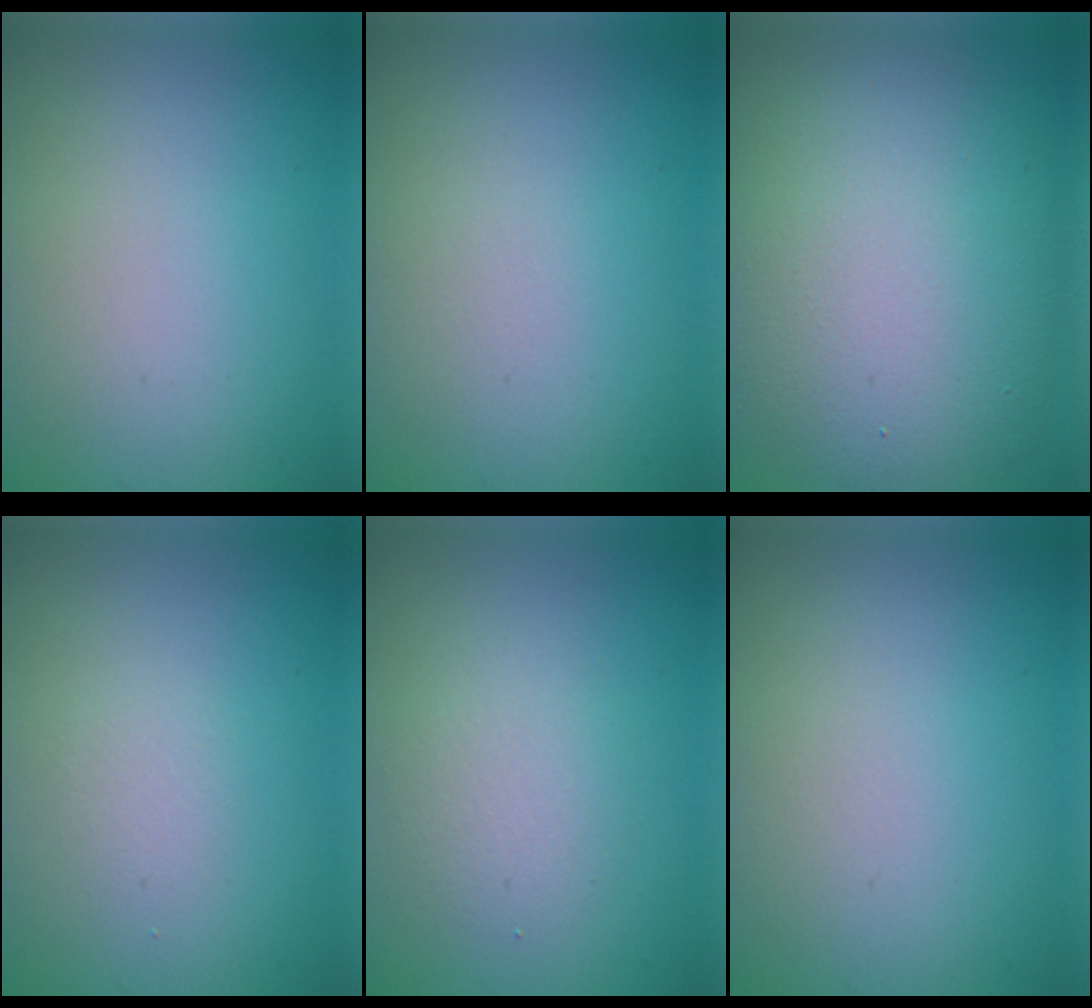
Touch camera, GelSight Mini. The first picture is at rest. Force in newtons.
{"total": 0.0}
{"total": 12.9, "press": 12.8, "slide": 0.7}
{"total": 1.0, "press": 1.0, "slide": 0.1}
{"total": 2.5, "press": 2.5, "slide": 0.1}
{"total": 0.0}